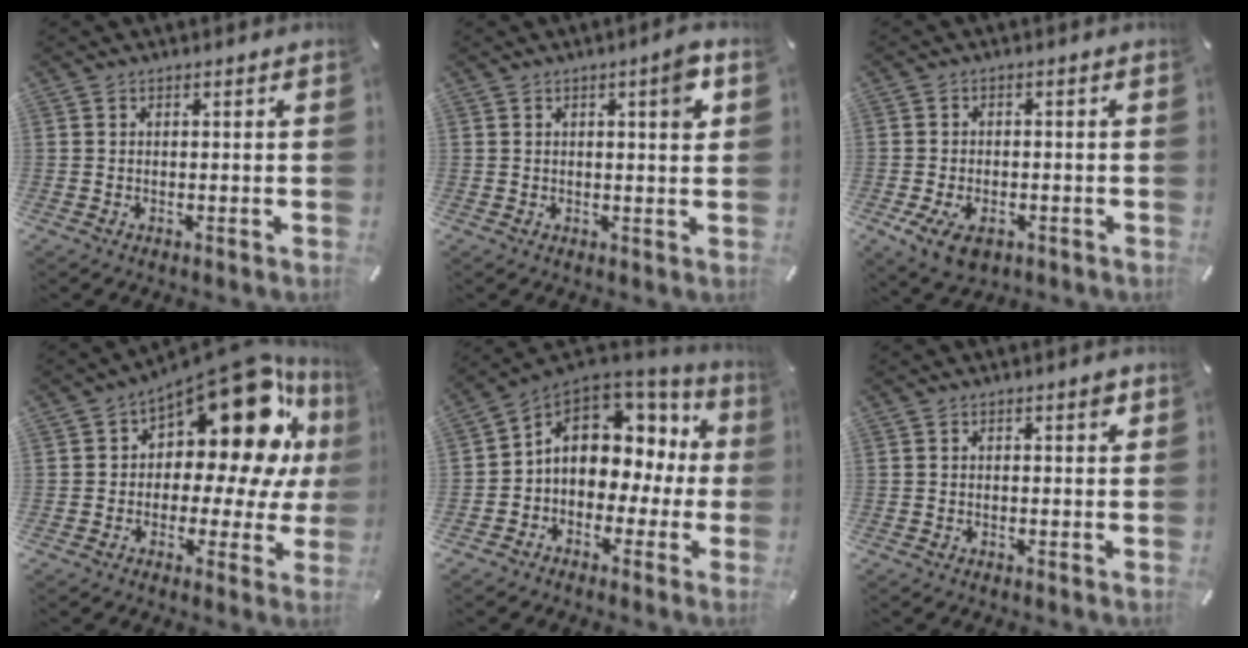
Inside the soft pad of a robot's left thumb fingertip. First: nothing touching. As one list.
[{"total": 5.4, "force": [1.8, 1.3, 4.9], "torque": [-0.065, -0.008, 0.022]}, {"total": 5.8, "force": [-2.7, 3.6, 3.6], "torque": [-0.083, 0.006, -0.050]}, {"total": 19.0, "force": [9.9, 9.2, 13.3], "torque": [-0.185, -0.090, 0.162]}, {"total": 10.4, "force": [2.5, 8.4, 5.4], "torque": [-0.096, -0.012, 0.052]}, {"total": 1.8, "force": [0.4, 0.6, 1.6], "torque": [-0.024, 0.003, 0.003]}]